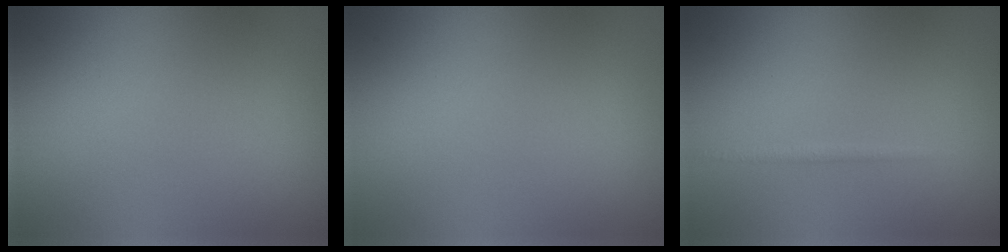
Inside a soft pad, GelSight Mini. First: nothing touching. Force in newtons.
{"total": 0.0}
{"total": 0.8, "press": 0.8, "slide": 0.0}